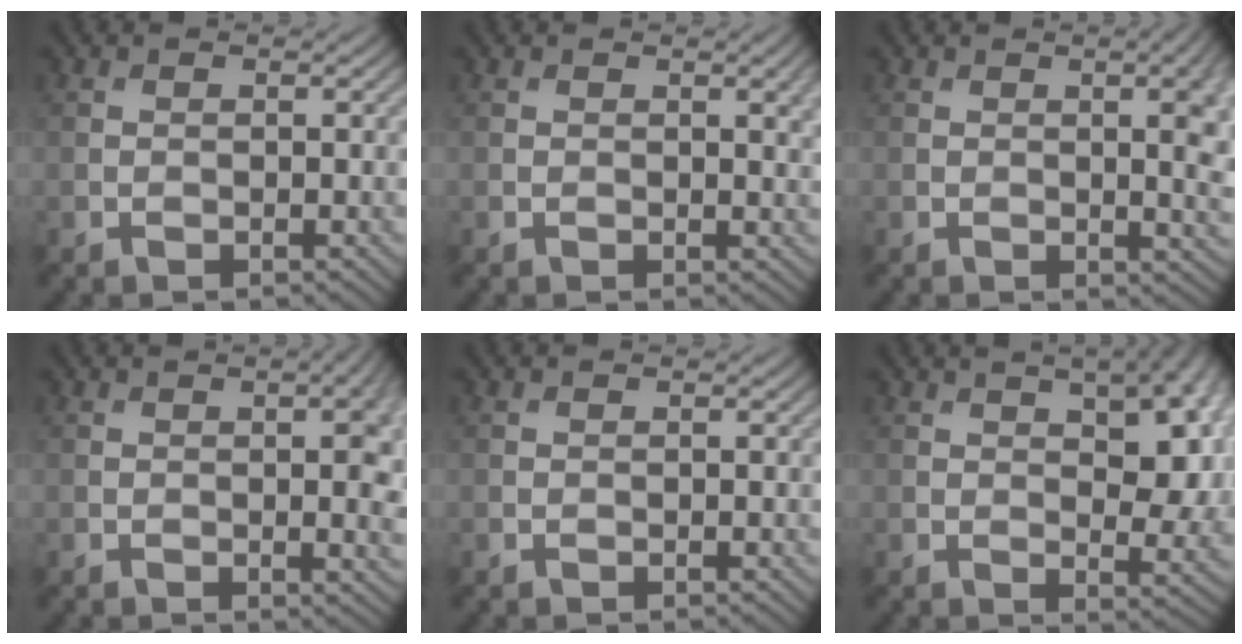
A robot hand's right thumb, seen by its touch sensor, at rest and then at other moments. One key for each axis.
{"total": 1.7, "fx": 0.7, "fy": 0.4, "fz": 1.5, "tx": -0.017, "ty": -0.002, "tz": 0.011}
{"total": 6.6, "fx": 0.7, "fy": 2.2, "fz": 6.2, "tx": -0.072, "ty": 0.001, "tz": 0.014}
{"total": 5.7, "fx": 0.3, "fy": 1.9, "fz": 5.3, "tx": -0.069, "ty": -0.004, "tz": 0.012}
{"total": 0.0}
{"total": 12.3, "fx": 3.2, "fy": 6.2, "fz": 10.1, "tx": -0.128, "ty": 0.014, "tz": 0.046}